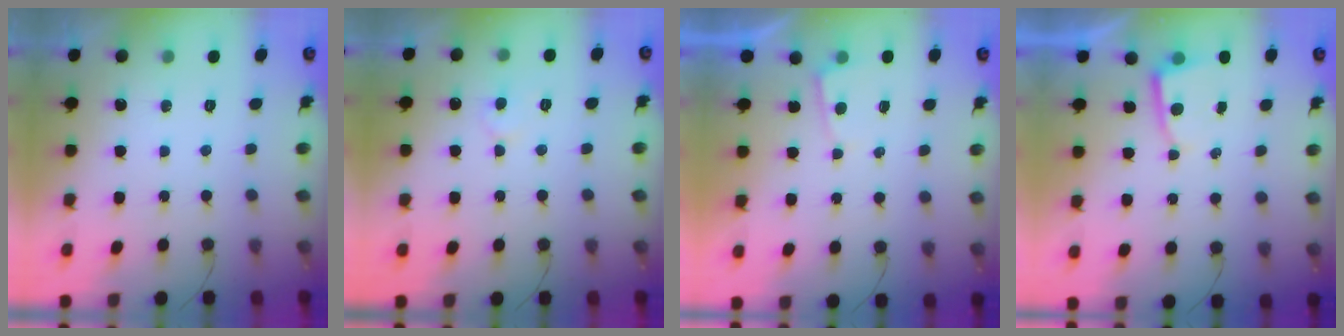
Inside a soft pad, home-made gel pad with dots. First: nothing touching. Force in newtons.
{"total": 4.1, "press": 4.1, "slide": 0.3}
{"total": 1.2, "press": 1.2, "slide": 0.1}
{"total": 2.7, "press": 2.6, "slide": 0.3}